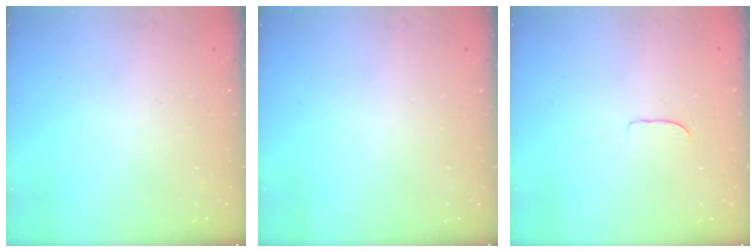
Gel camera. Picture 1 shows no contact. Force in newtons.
{"total": 0.0}
{"total": 4.9, "press": 4.9, "slide": 0.5}